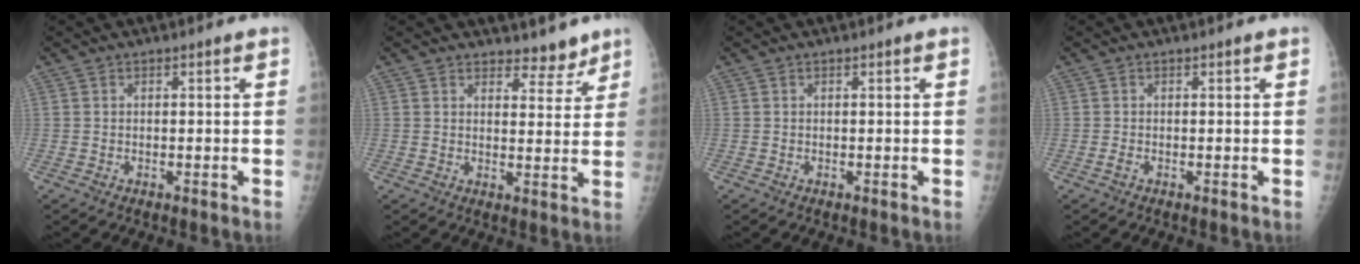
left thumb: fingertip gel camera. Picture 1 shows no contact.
{"total": 4.6, "force": [4.0, 2.1, 0.9], "torque": [0.014, -0.032, 0.053]}
{"total": 0.0}
{"total": 0.6, "force": [-0.2, 0.3, 0.5], "torque": [-0.010, -0.002, -0.005]}